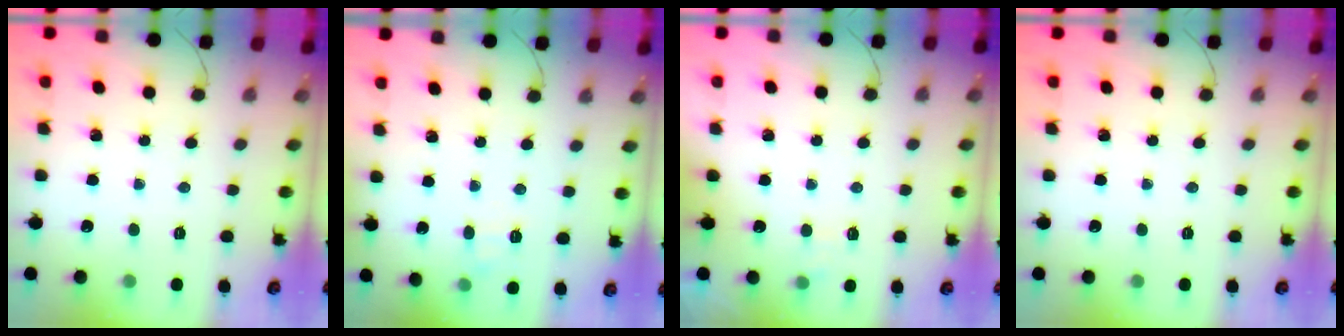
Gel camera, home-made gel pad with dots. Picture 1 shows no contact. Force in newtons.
{"total": 6.2, "press": 6.1, "slide": 1.5}
{"total": 2.8, "press": 2.5, "slide": 1.4}
{"total": 0.0}